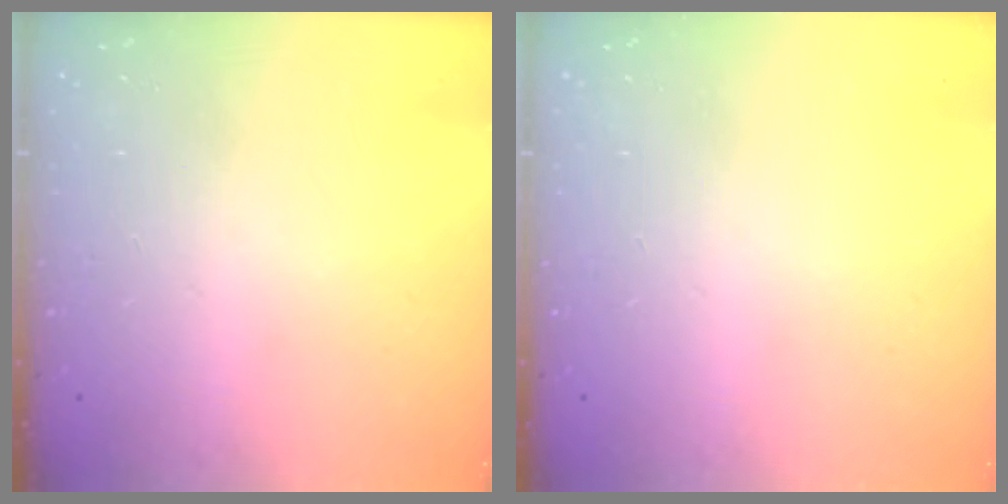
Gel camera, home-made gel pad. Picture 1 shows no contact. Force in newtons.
{"total": 0.0}